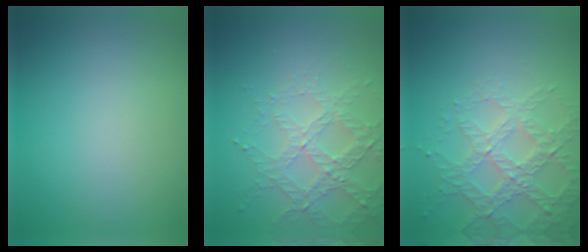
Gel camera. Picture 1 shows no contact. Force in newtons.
{"total": 3.2, "press": 3.2, "slide": 0.5}
{"total": 3.8, "press": 3.6, "slide": 1.4}